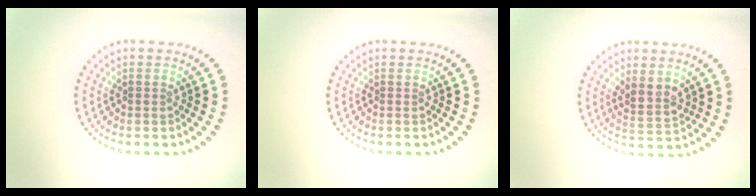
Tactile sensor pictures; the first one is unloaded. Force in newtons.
{"total": 0.0}
{"total": 2.4, "press": 2.2, "slide": 1.1}